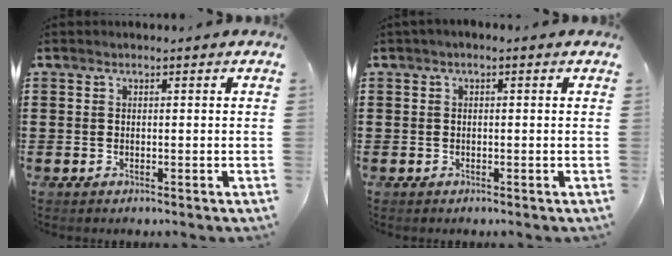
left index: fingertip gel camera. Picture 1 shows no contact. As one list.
[{"total": 0.8, "force": [-0.6, 0.2, 0.4], "torque": [-0.009, -0.002, -0.011]}]